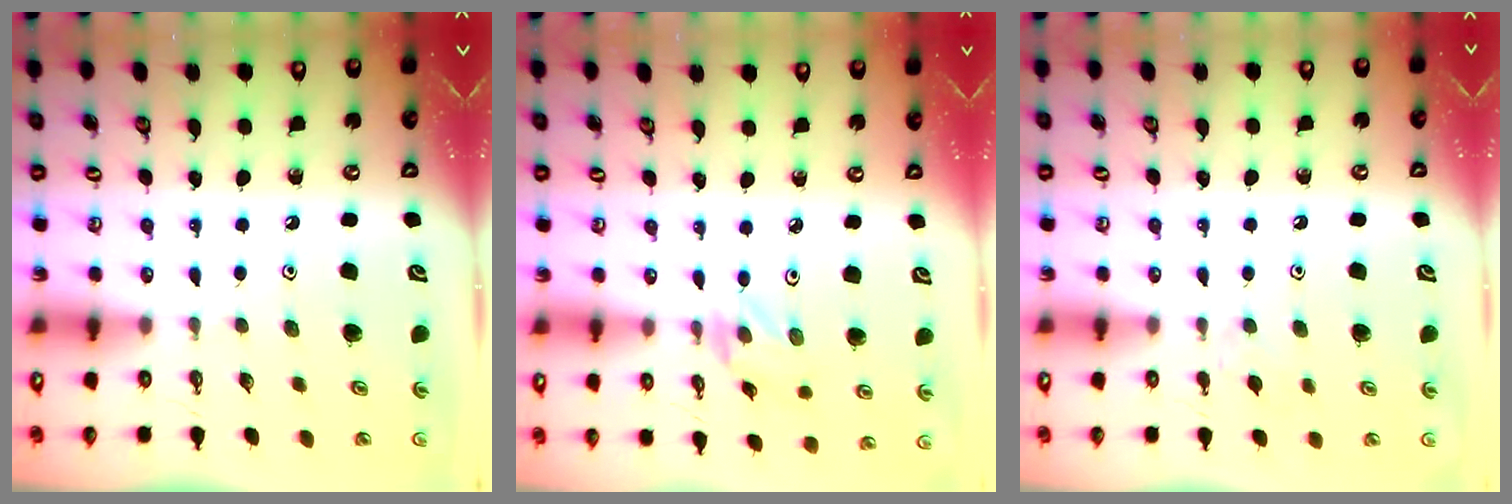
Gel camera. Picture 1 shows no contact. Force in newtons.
{"total": 1.1, "press": 1.0, "slide": 0.4}
{"total": 3.7, "press": 3.6, "slide": 0.6}